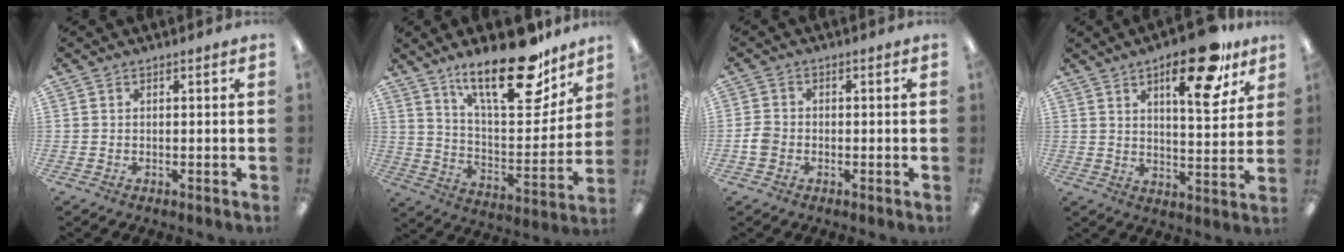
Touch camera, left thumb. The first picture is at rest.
{"total": 23.4, "force": [16.6, 8.1, 14.3], "torque": [-0.222, -0.104, 0.277]}
{"total": 3.4, "force": [-1.0, 2.8, 1.6], "torque": [-0.032, 0.006, -0.020]}
{"total": 16.9, "force": [10.6, 5.6, 11.9], "torque": [-0.163, -0.054, 0.165]}